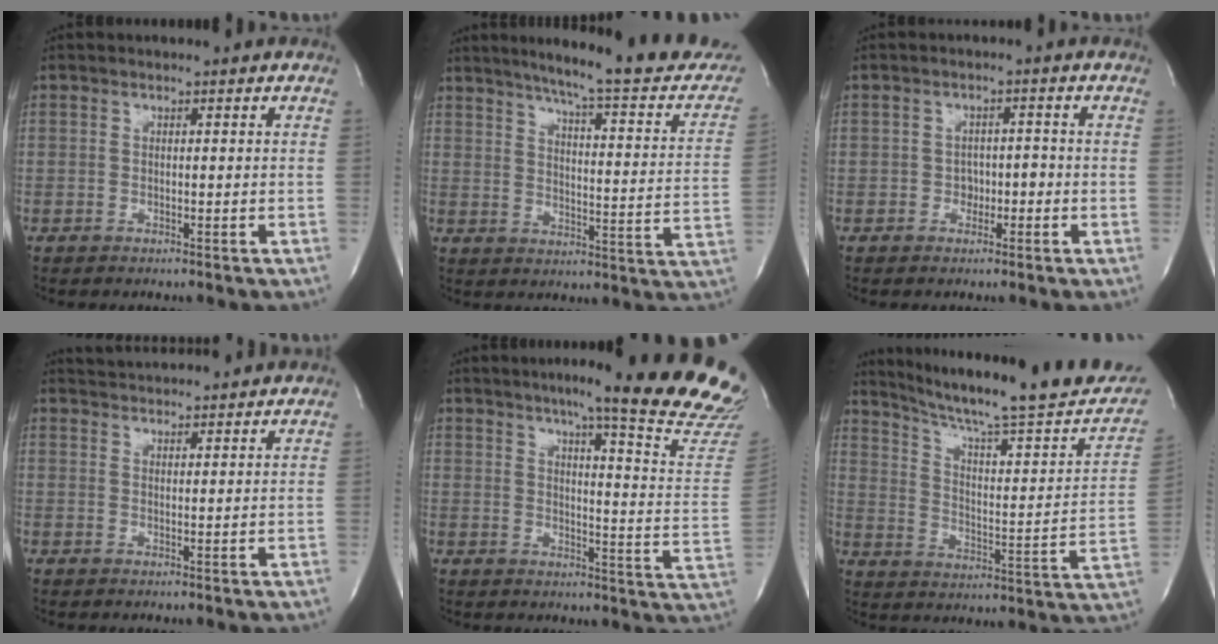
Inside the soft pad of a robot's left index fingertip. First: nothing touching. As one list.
[{"total": 21.6, "force": [18.6, 1.6, 11.0], "torque": [-0.149, -0.043, 0.230]}, {"total": 2.1, "force": [-0.8, 1.6, 1.1], "torque": [-0.009, 0.008, -0.012]}, {"total": 8.9, "force": [8.6, 0.3, 1.9], "torque": [-0.038, 0.028, 0.121]}, {"total": 22.4, "force": [18.2, 0.0, 13.1], "torque": [-0.168, -0.082, 0.214]}, {"total": 25.6, "force": [22.1, 1.9, 12.8], "torque": [-0.193, -0.049, 0.298]}]